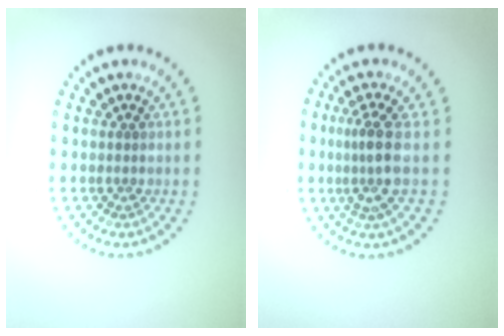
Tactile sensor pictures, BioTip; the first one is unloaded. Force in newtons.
{"total": 2.9, "press": 2.3, "slide": 1.7}